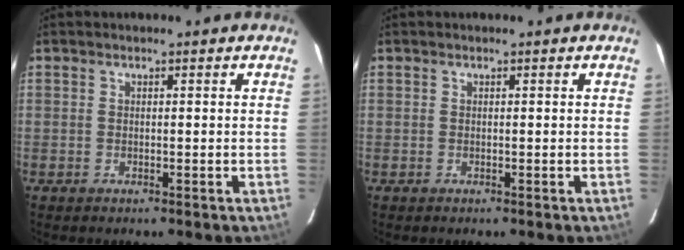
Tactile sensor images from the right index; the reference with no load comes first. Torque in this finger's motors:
{"motor_torque": [0.00, 0.00, 0.02, 0.00]}